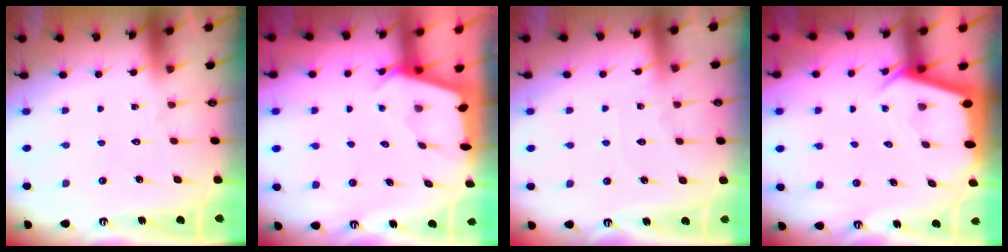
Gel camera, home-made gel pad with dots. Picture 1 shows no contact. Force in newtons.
{"total": 2.4, "press": 2.4, "slide": 0.2}
{"total": 4.0, "press": 3.9, "slide": 0.5}
{"total": 2.4, "press": 2.4, "slide": 0.2}